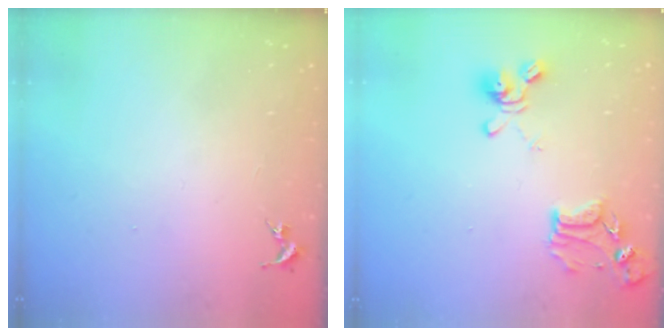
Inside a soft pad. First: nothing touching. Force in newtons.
{"total": 14.6, "press": 14.6, "slide": 1.4}